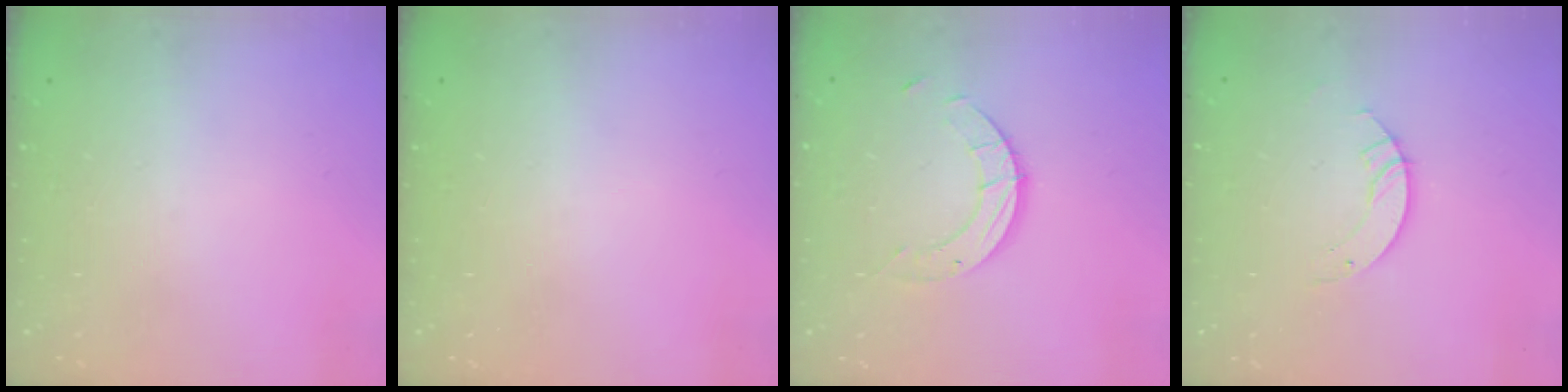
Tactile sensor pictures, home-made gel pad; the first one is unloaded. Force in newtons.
{"total": 0.0}
{"total": 5.6, "press": 5.6, "slide": 0.1}
{"total": 3.5, "press": 3.5, "slide": 0.2}